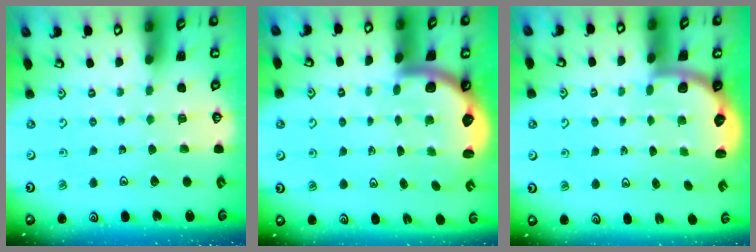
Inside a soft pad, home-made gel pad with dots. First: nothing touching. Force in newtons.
{"total": 2.8, "press": 2.8, "slide": 0.5}
{"total": 2.6, "press": 2.3, "slide": 1.2}